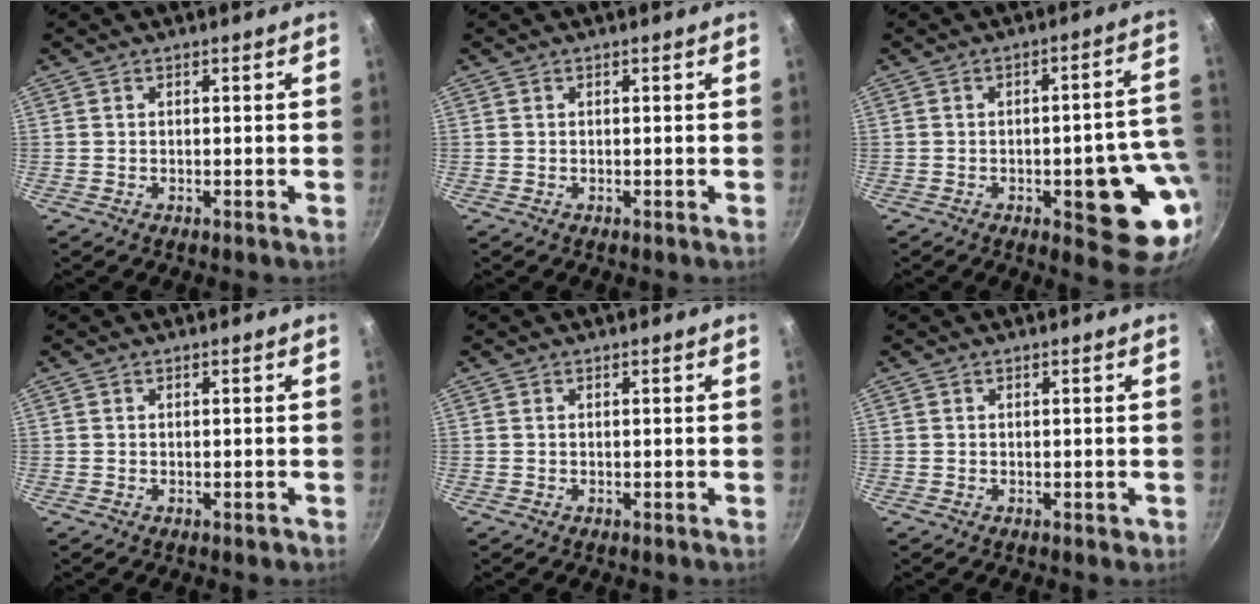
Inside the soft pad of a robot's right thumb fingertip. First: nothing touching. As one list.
[{"total": 0.0}, {"total": 15.9, "force": [-3.4, 6.1, 14.2], "torque": [-0.117, 0.019, -0.041]}, {"total": 0.6, "force": [-0.1, 0.4, 0.4], "torque": [-0.002, 0.002, -0.001]}, {"total": 0.0}, {"total": 0.8, "force": [0.0, 0.6, 0.5], "torque": [-0.001, 0.002, 0.001]}]